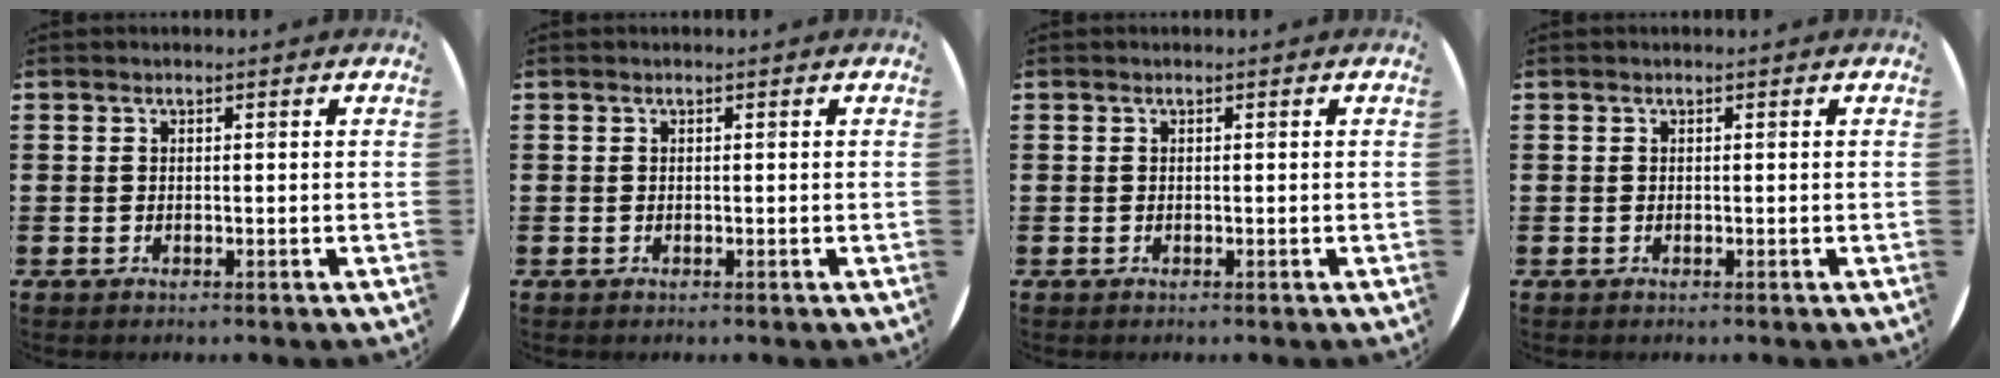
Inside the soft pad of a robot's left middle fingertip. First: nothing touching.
{"total": 0.0}
{"total": 0.0}
{"total": 0.0}